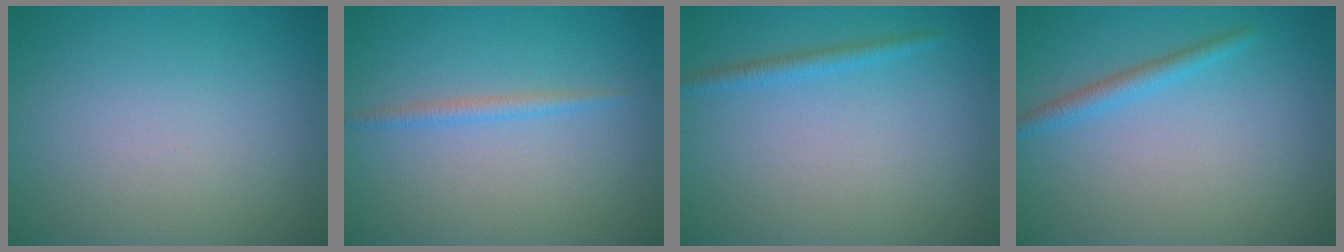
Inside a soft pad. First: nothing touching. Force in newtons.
{"total": 1.2, "press": 1.2, "slide": 0.1}
{"total": 1.3, "press": 1.3, "slide": 0.1}
{"total": 1.8, "press": 1.8, "slide": 0.1}